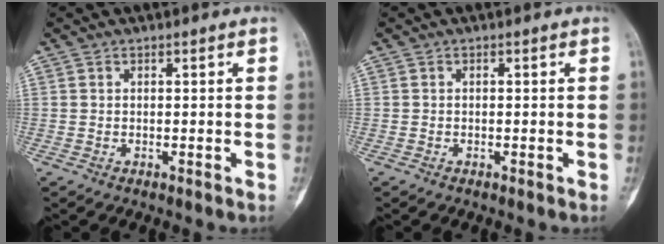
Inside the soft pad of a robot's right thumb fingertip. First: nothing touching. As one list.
[{"total": 0.0}]